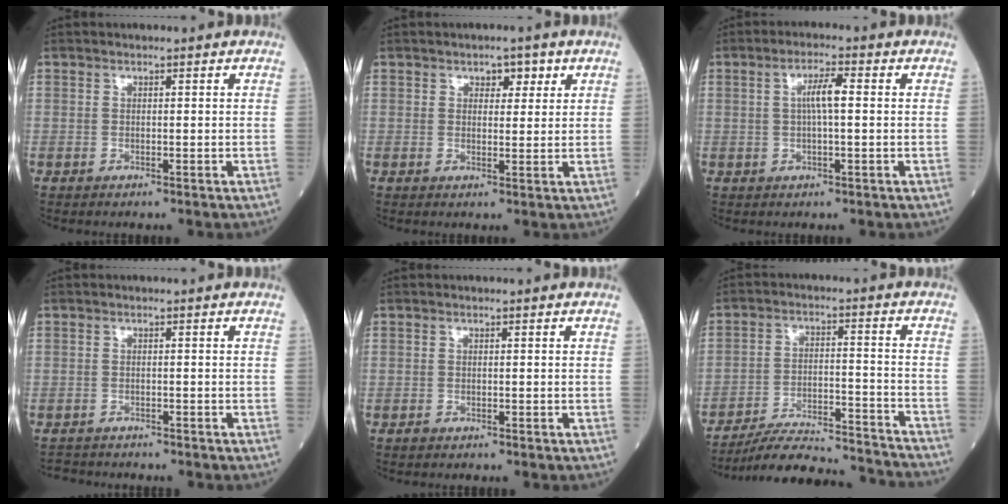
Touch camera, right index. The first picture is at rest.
{"total": 2.8, "force": [1.5, 1.6, 1.7], "torque": [-0.015, 0.005, 0.021]}
{"total": 3.8, "force": [0.4, 0.4, 3.8], "torque": [-0.071, 0.009, 0.007]}
{"total": 3.1, "force": [-3.1, 0.7, 0.2], "torque": [-0.001, -0.009, -0.047]}
{"total": 0.5, "force": [-0.5, 0.2, 0.1], "torque": [-0.003, 0.000, -0.009]}
{"total": 17.9, "force": [-17.2, 1.1, 4.7], "torque": [-0.080, 0.001, -0.250]}